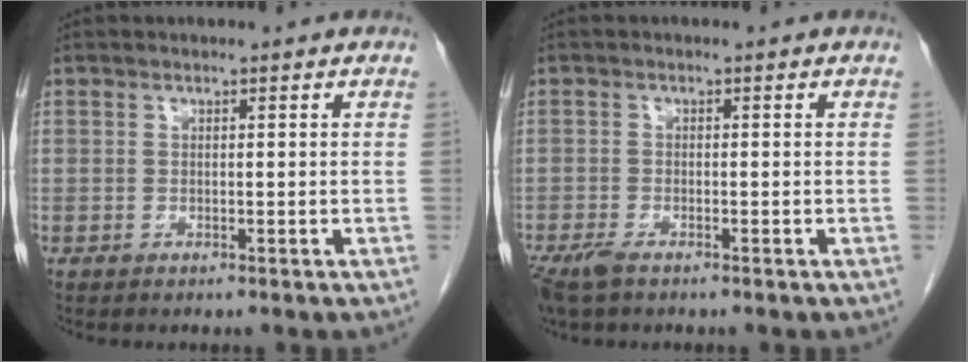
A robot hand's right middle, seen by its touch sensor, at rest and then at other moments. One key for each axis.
{"total": 3.8, "fx": -2.7, "fy": 1.1, "fz": 2.4, "tx": -0.052, "ty": -0.011, "tz": -0.046}